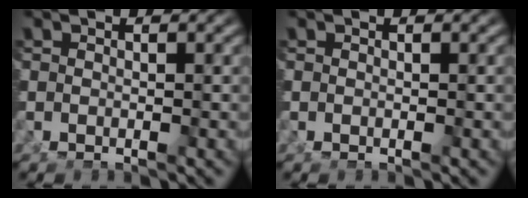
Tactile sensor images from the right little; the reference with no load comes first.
{"total": 0.0}